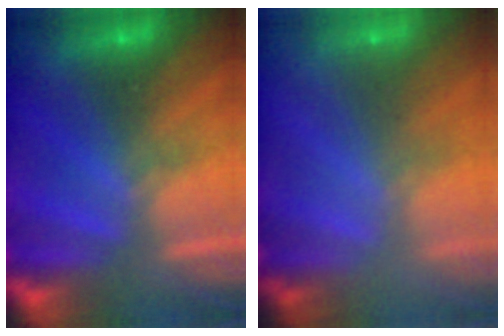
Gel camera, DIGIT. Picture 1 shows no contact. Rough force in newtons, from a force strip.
{"total": 7.4}